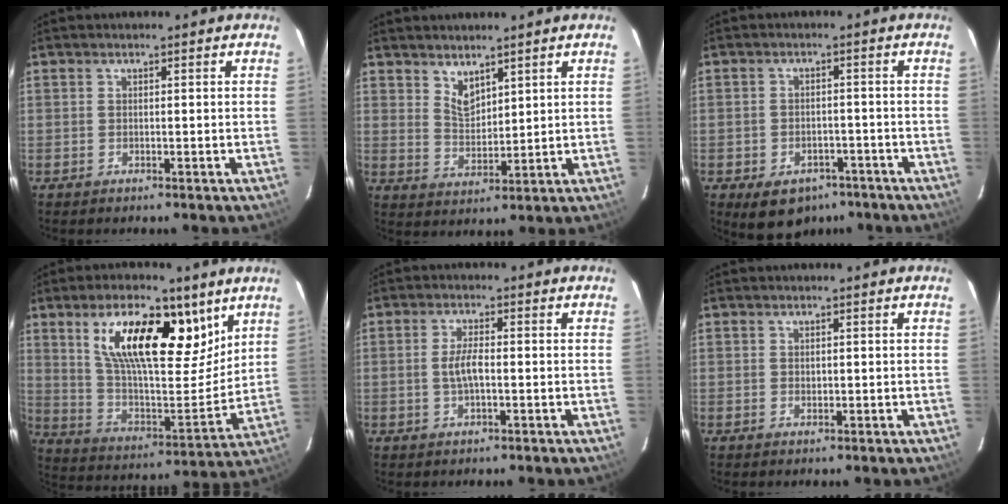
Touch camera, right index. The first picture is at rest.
{"total": 4.6, "force": [3.6, 2.1, 2.0], "torque": [-0.028, -0.005, 0.069]}
{"total": 9.7, "force": [-6.1, 6.5, 3.9], "torque": [-0.080, 0.009, -0.066]}
{"total": 21.2, "force": [10.9, 8.6, 16.0], "torque": [-0.271, 0.013, 0.196]}
{"total": 3.6, "force": [-0.6, 1.2, 3.4], "torque": [-0.067, 0.002, -0.008]}
{"total": 0.5, "force": [0.1, 0.4, 0.3], "torque": [-0.004, 0.001, 0.003]}